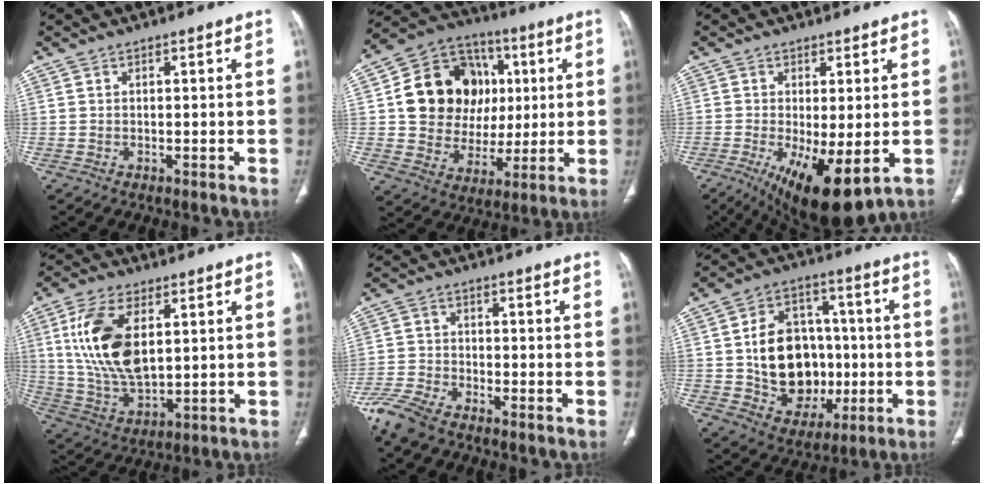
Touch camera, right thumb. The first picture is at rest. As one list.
[{"total": 20.0, "force": [3.5, 16.4, 10.9], "torque": [-0.146, 0.018, 0.071]}, {"total": 12.7, "force": [-3.5, 4.5, 11.3], "torque": [-0.186, -0.025, -0.040]}, {"total": 16.4, "force": [4.0, 8.6, 13.4], "torque": [-0.262, -0.014, 0.086]}, {"total": 7.2, "force": [-5.6, 2.7, 3.6], "torque": [-0.094, 0.005, -0.115]}, {"total": 17.9, "force": [-1.2, 13.8, 11.3], "torque": [-0.136, 0.024, -0.004]}]